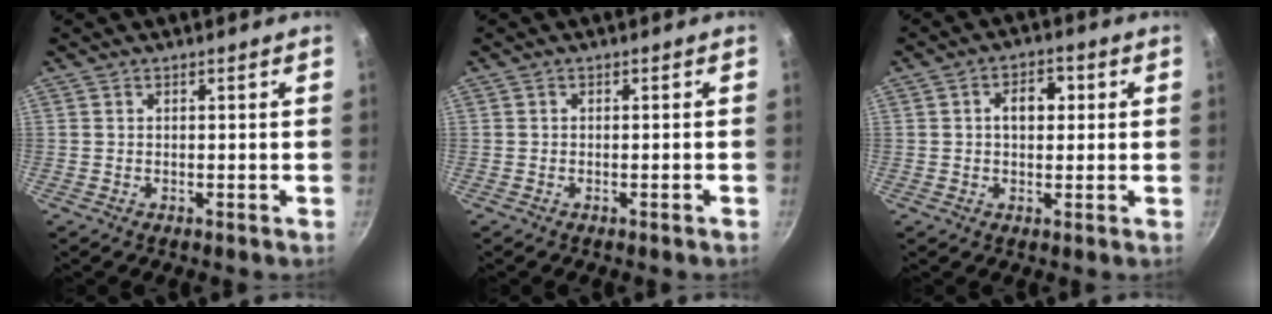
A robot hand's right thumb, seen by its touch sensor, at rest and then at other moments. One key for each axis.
{"total": 0.5, "fx": -0.4, "fy": -0.1, "fz": 0.3, "tx": -0.012, "ty": 0.007, "tz": -0.006}
{"total": 5.4, "fx": 0.9, "fy": 3.7, "fz": 3.8, "tx": -0.029, "ty": 0.010, "tz": 0.009}